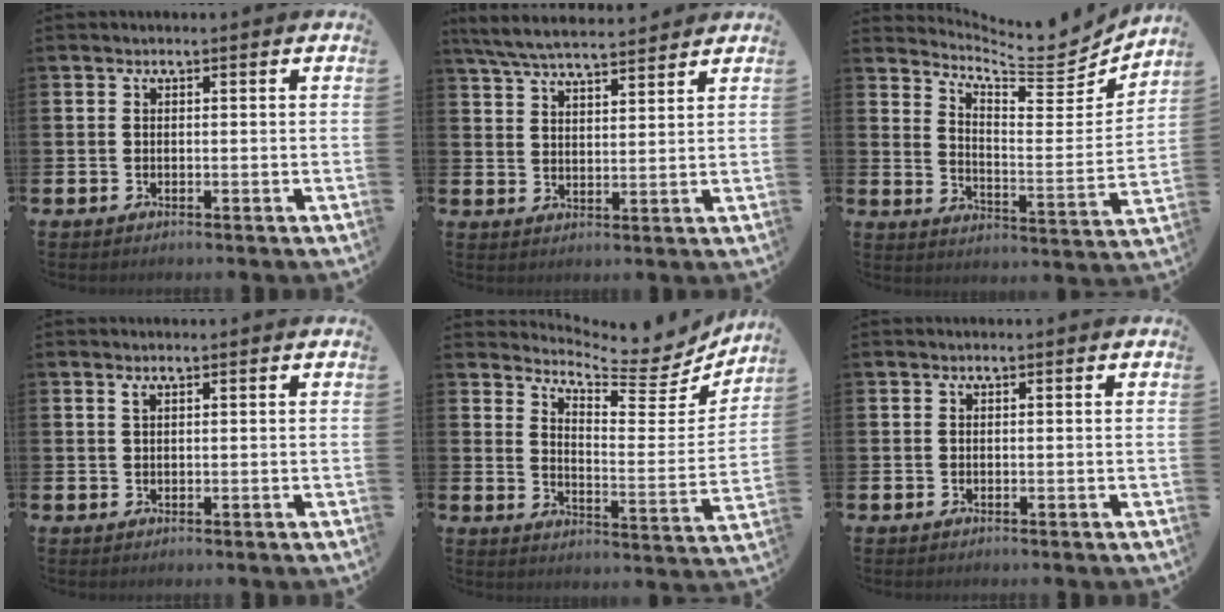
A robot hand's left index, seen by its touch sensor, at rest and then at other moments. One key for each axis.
{"total": 6.2, "fx": 5.9, "fy": 0.5, "fz": 1.6, "tx": -0.056, "ty": -0.025, "tz": 0.108}
{"total": 7.6, "fx": 7.2, "fy": 1.4, "fz": 1.9, "tx": -0.046, "ty": -0.072, "tz": 0.120}
{"total": 0.7, "fx": 0.4, "fy": 0.1, "fz": 0.5, "tx": -0.001, "ty": -0.002, "tz": 0.005}
{"total": 6.7, "fx": 6.3, "fy": 1.3, "fz": 1.8, "tx": -0.047, "ty": -0.059, "tz": 0.102}
{"total": 0.0}